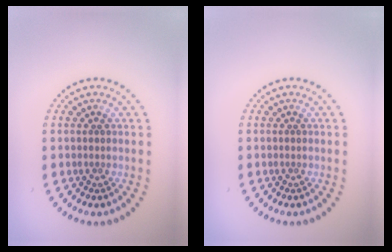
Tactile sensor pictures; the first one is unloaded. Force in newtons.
{"total": 0.0}